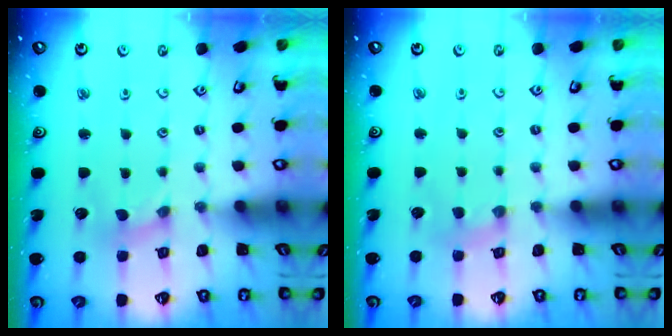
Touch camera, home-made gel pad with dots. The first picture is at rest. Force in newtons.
{"total": 3.0, "press": 3.0, "slide": 0.4}